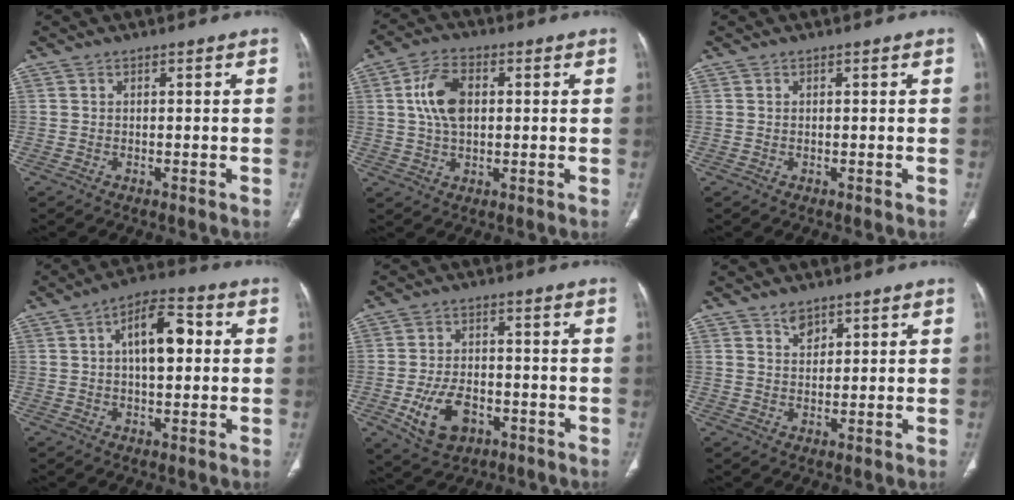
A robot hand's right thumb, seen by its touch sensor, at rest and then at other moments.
{"total": 8.7, "force": [1.4, 5.3, 6.8], "torque": [-0.125, 0.007, 0.026]}
{"total": 0.0}
{"total": 10.3, "force": [1.7, 5.1, 8.8], "torque": [-0.127, 0.019, 0.019]}
{"total": 9.7, "force": [-3.7, 6.1, 6.5], "torque": [-0.110, 0.016, -0.054]}
{"total": 2.8, "force": [2.0, 1.7, 1.0], "torque": [-0.006, -0.016, 0.037]}